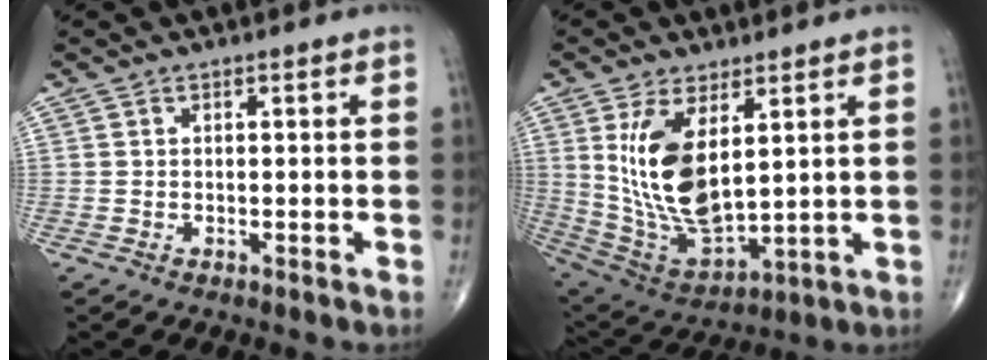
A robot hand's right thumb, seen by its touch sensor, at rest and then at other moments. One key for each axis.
{"total": 15.2, "fx": 4.1, "fy": 7.1, "fz": 12.8, "tx": -0.239, "ty": -0.026, "tz": 0.102}